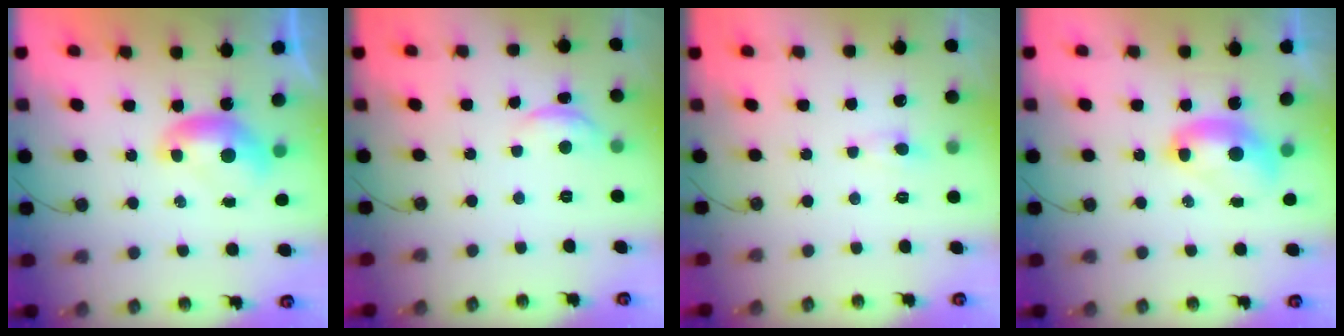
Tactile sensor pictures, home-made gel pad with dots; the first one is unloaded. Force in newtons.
{"total": 1.5, "press": 1.3, "slide": 0.7}
{"total": 1.6, "press": 1.5, "slide": 0.6}
{"total": 2.7, "press": 2.7, "slide": 0.1}